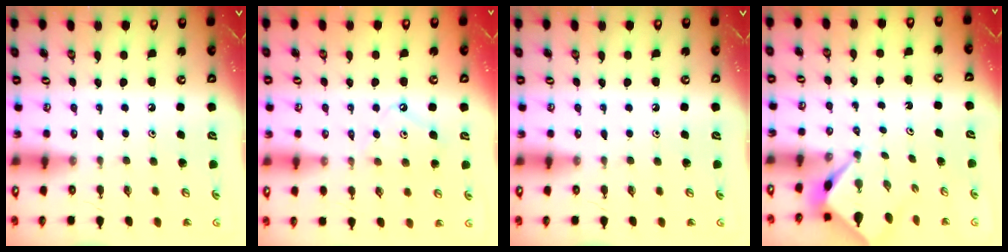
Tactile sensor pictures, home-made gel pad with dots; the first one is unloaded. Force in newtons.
{"total": 6.8, "press": 6.7, "slide": 0.8}
{"total": 0.0}
{"total": 2.5, "press": 2.4, "slide": 0.3}